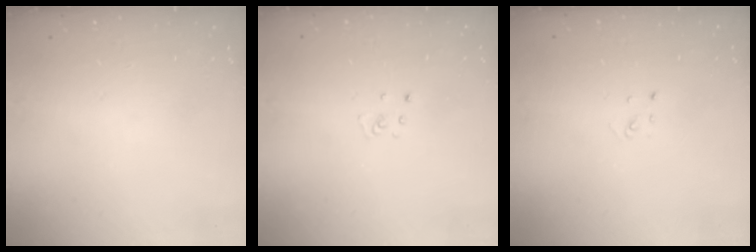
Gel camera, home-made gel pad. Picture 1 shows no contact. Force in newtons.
{"total": 2.6, "press": 2.6, "slide": 0.3}
{"total": 2.0, "press": 2.0, "slide": 0.1}